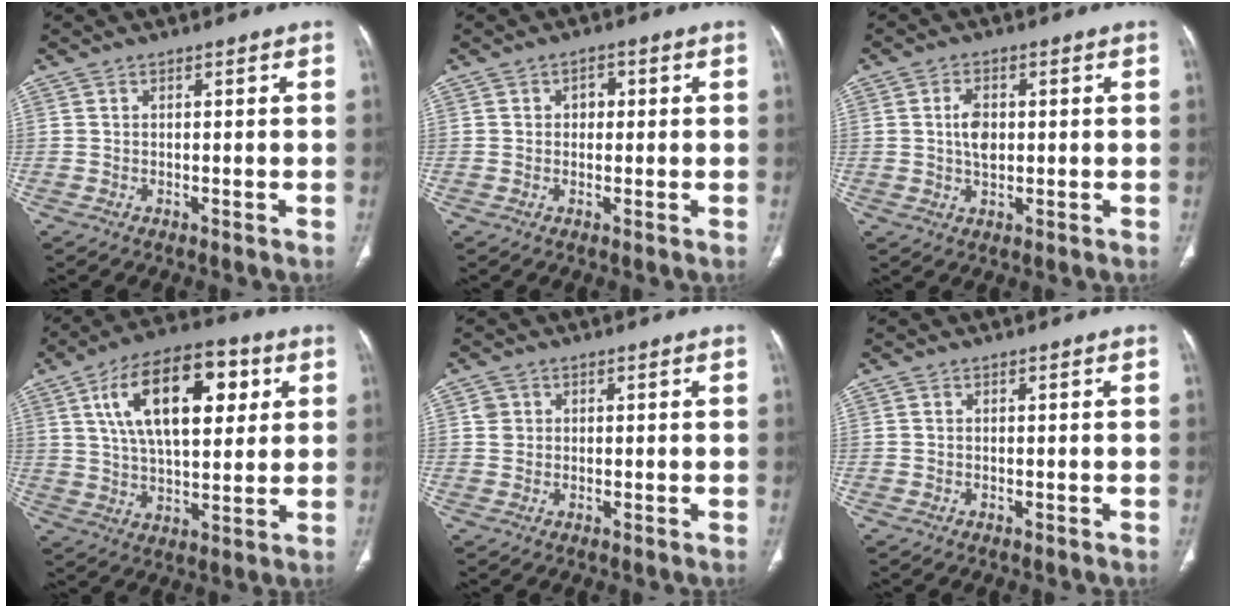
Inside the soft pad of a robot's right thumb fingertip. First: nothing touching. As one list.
[{"total": 2.2, "force": [0.3, 1.8, 1.3], "torque": [-0.006, 0.004, 0.002]}, {"total": 4.6, "force": [0.5, 2.9, 3.6], "torque": [-0.060, 0.000, 0.009]}, {"total": 19.8, "force": [6.5, 9.6, 16.0], "torque": [-0.239, -0.001, 0.106]}, {"total": 2.0, "force": [0.6, 1.8, 0.4], "torque": [0.002, -0.001, 0.010]}, {"total": 0.0}]